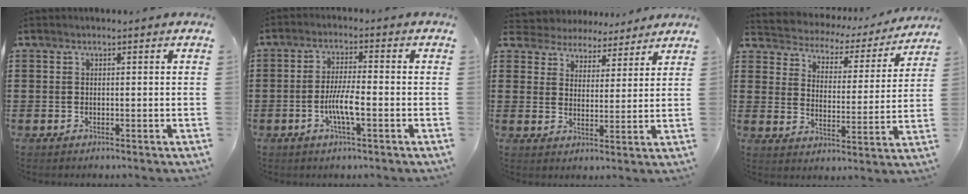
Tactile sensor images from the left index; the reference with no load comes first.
{"total": 5.6, "force": [-1.7, 1.1, 5.2], "torque": [-0.101, 0.000, -0.035]}
{"total": 4.2, "force": [4.0, 1.4, -0.4], "torque": [-0.019, -0.020, 0.068]}
{"total": 2.6, "force": [2.5, 0.9, -0.2], "torque": [-0.019, -0.025, 0.031]}